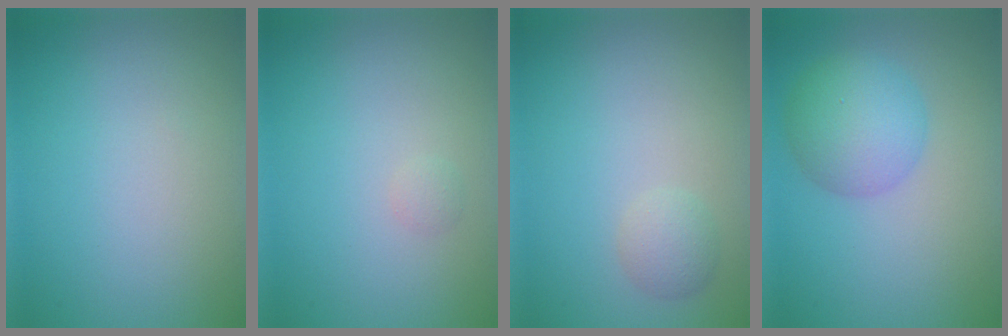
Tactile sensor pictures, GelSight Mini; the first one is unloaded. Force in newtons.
{"total": 0.6, "press": 0.6, "slide": 0.0}
{"total": 1.5, "press": 1.5, "slide": 0.0}
{"total": 4.9, "press": 4.9, "slide": 0.1}